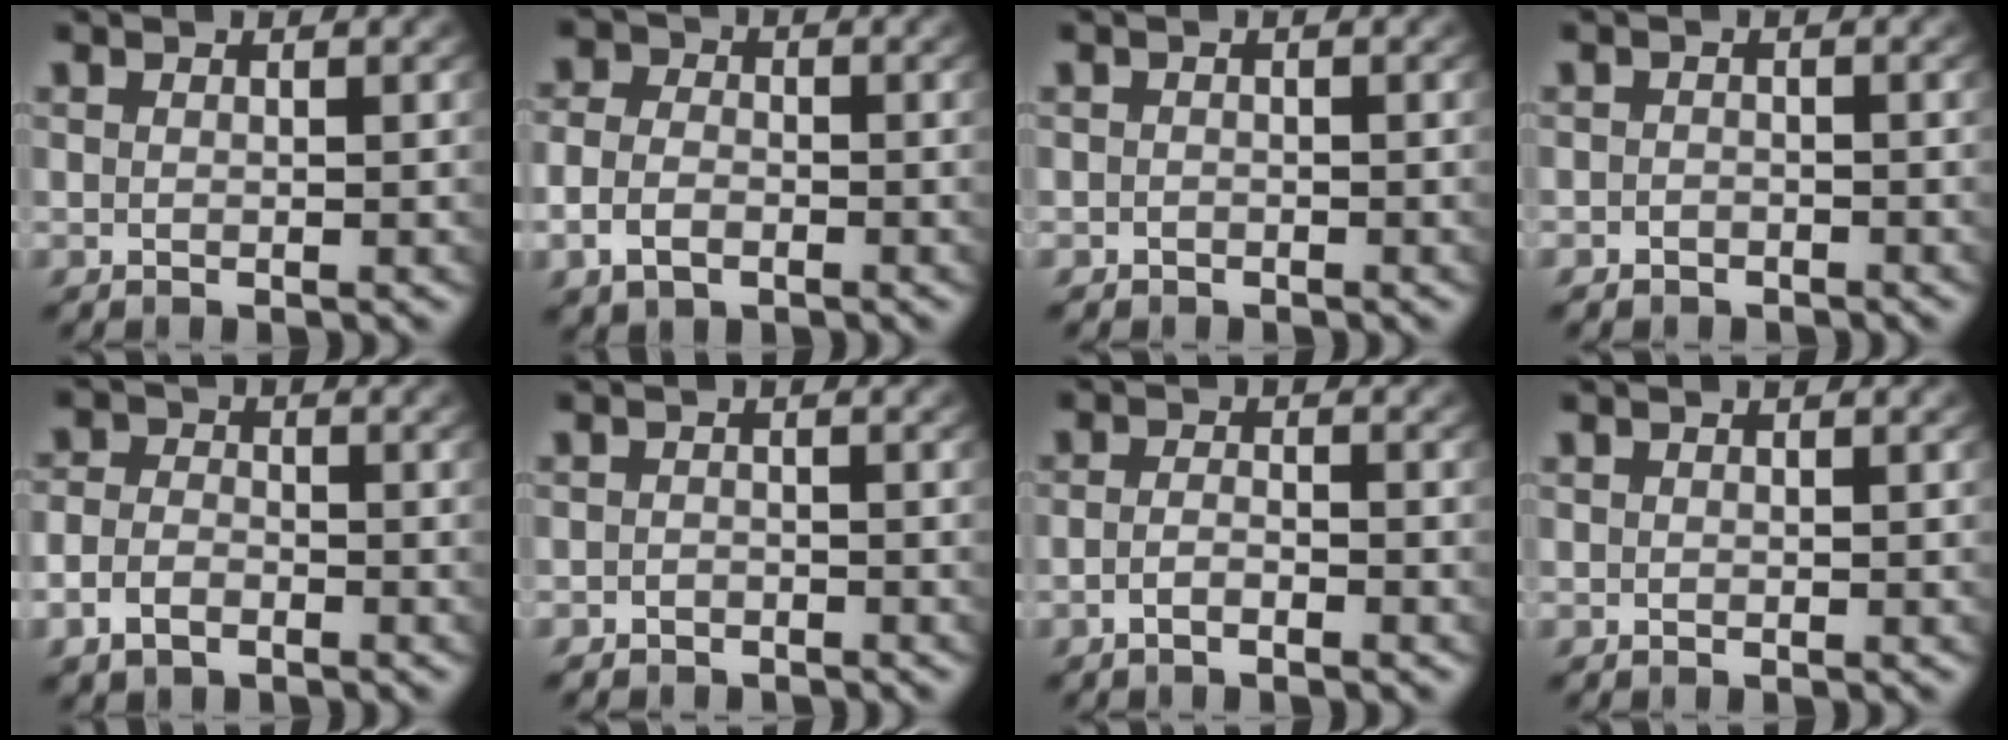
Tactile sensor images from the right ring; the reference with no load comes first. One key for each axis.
{"total": 3.8, "fx": -1.5, "fy": 2.9, "fz": 1.8, "tx": -0.043, "ty": -0.019, "tz": -0.019}
{"total": 1.0, "fx": -0.7, "fy": 0.6, "fz": -0.2, "tx": -0.003, "ty": -0.015, "tz": -0.005}
{"total": 1.5, "fx": -1.3, "fy": 0.7, "fz": -0.2, "tx": -0.001, "ty": -0.017, "tz": -0.014}
{"total": 3.6, "fx": -2.0, "fy": 2.7, "fz": 1.2, "tx": -0.036, "ty": -0.018, "tz": -0.030}
{"total": 1.9, "fx": -1.8, "fy": 0.7, "fz": -0.4, "tx": 0.004, "ty": -0.018, "tz": -0.023}
{"total": 1.9, "fx": -1.6, "fy": 0.3, "fz": 0.9, "tx": -0.020, "ty": -0.010, "tz": -0.026}
{"total": 0.0}